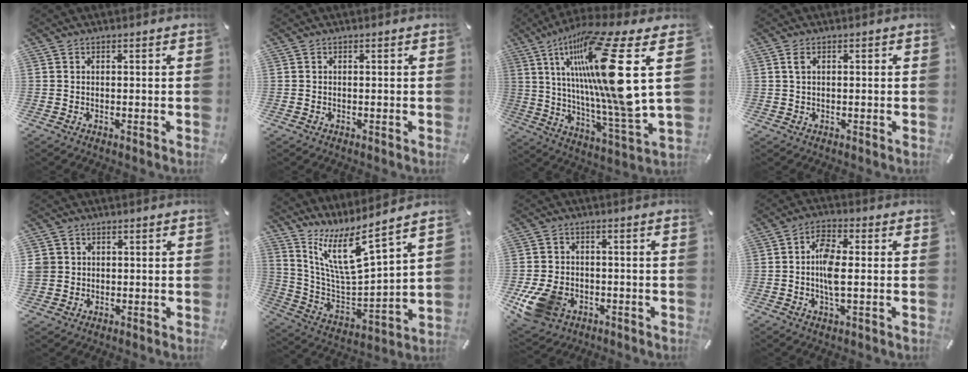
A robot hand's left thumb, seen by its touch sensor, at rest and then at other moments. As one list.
[{"total": 0.0}, {"total": 27.1, "force": [8.6, 4.0, 25.4], "torque": [-0.438, -0.071, 0.126]}, {"total": 1.8, "force": [0.4, 1.2, 1.3], "torque": [-0.031, 0.007, 0.006]}, {"total": 3.8, "force": [0.9, 3.6, 0.4], "torque": [-0.022, 0.005, 0.017]}, {"total": 14.2, "force": [9.9, 3.5, 9.6], "torque": [-0.201, -0.078, 0.167]}, {"total": 11.1, "force": [-4.4, 8.2, 6.1], "torque": [-0.147, 0.017, -0.077]}, {"total": 7.4, "force": [-0.2, 2.9, 6.8], "torque": [-0.151, -0.001, -0.011]}]